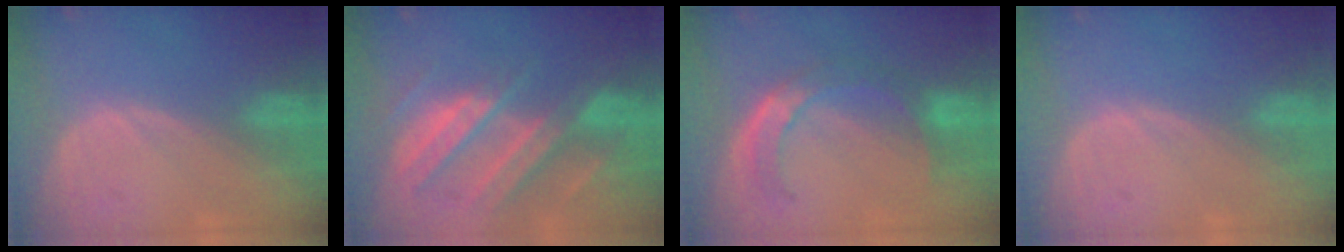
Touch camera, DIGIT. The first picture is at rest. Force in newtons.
{"total": 10.3, "press": 9.1, "slide": 4.9}
{"total": 7.0, "press": 6.3, "slide": 3.1}
{"total": 0.0}